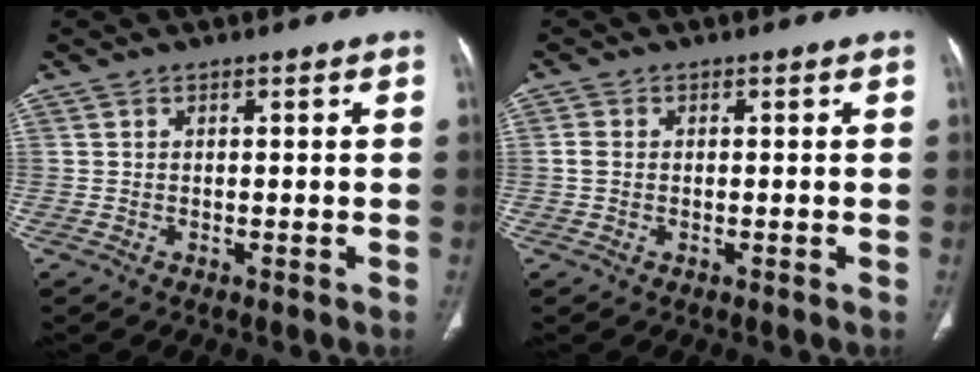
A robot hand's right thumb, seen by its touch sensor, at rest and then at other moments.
{"total": 1.6, "force": [-0.1, 1.2, 1.0], "torque": [-0.024, -0.001, -0.005]}